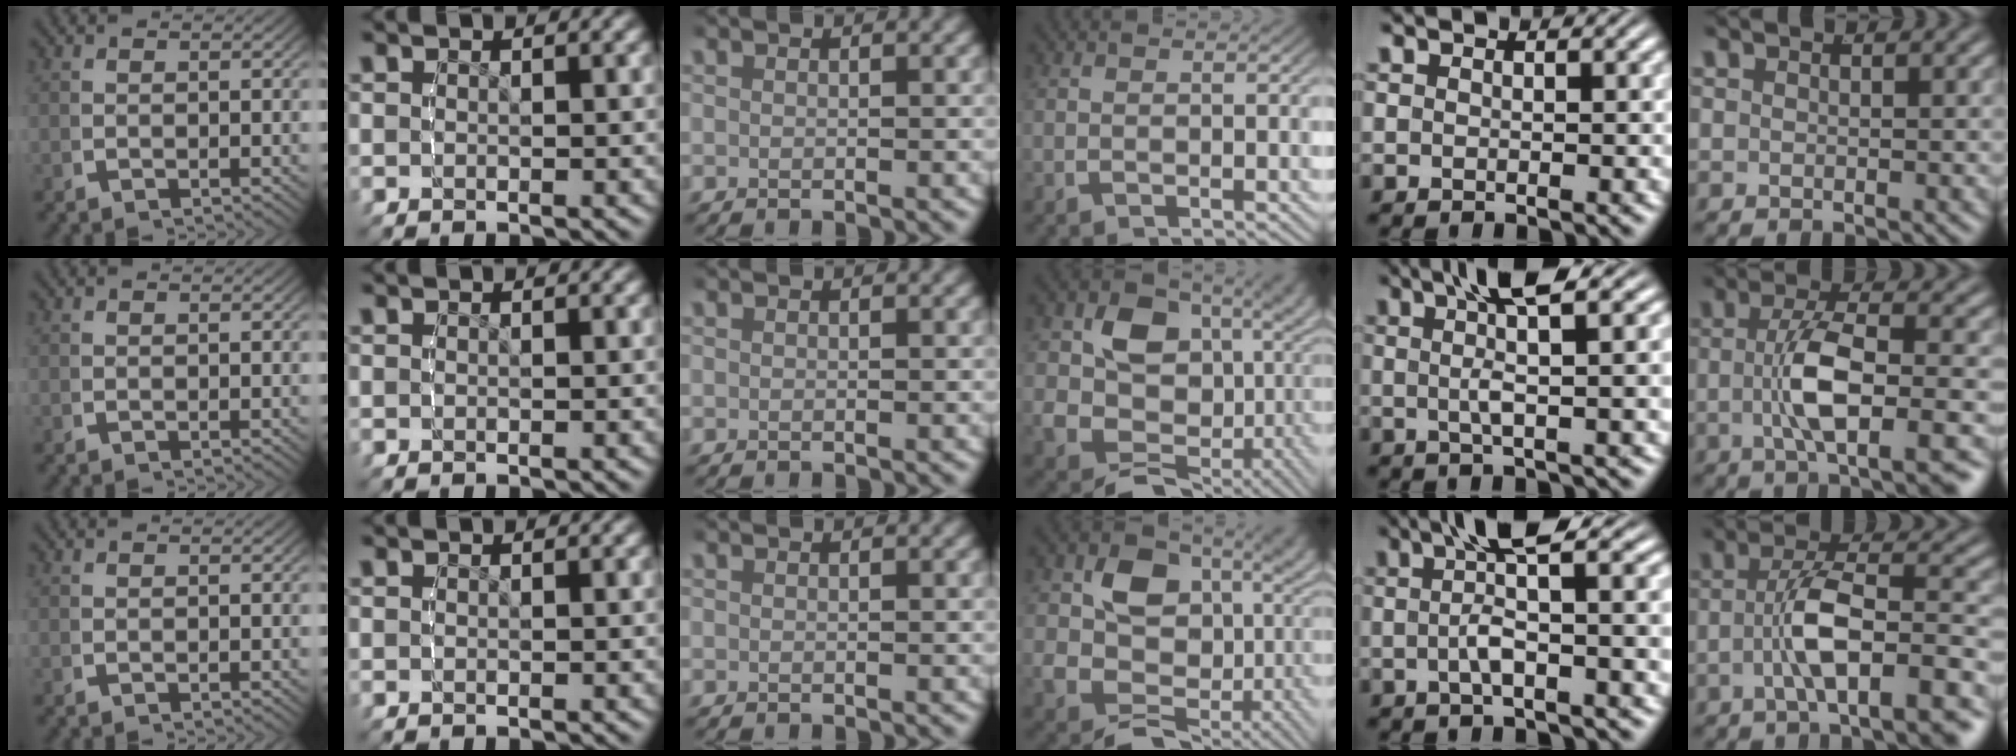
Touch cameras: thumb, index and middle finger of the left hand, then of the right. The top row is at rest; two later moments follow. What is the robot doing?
{"motion": "lift_and_place", "object": "stress ball aka squeeze ball"}